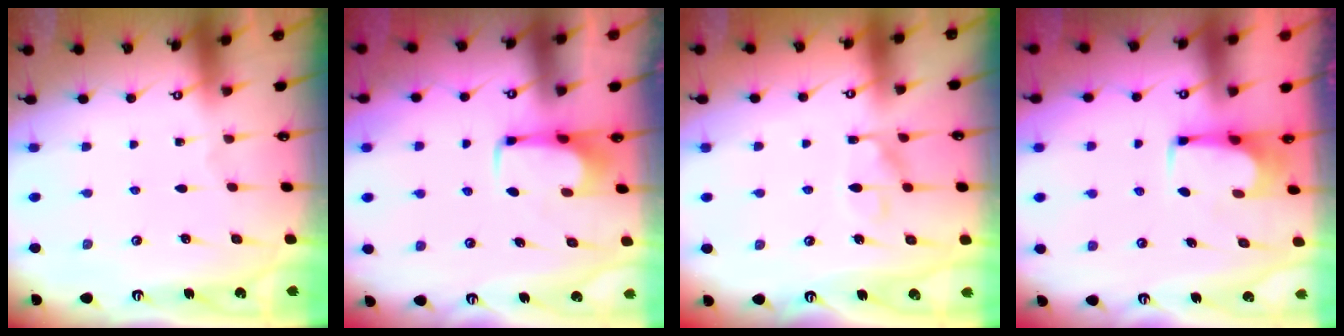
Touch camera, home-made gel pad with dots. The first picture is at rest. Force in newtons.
{"total": 1.5, "press": 1.5, "slide": 0.4}
{"total": 9.1, "press": 9.0, "slide": 1.0}
{"total": 3.7, "press": 3.7, "slide": 0.2}